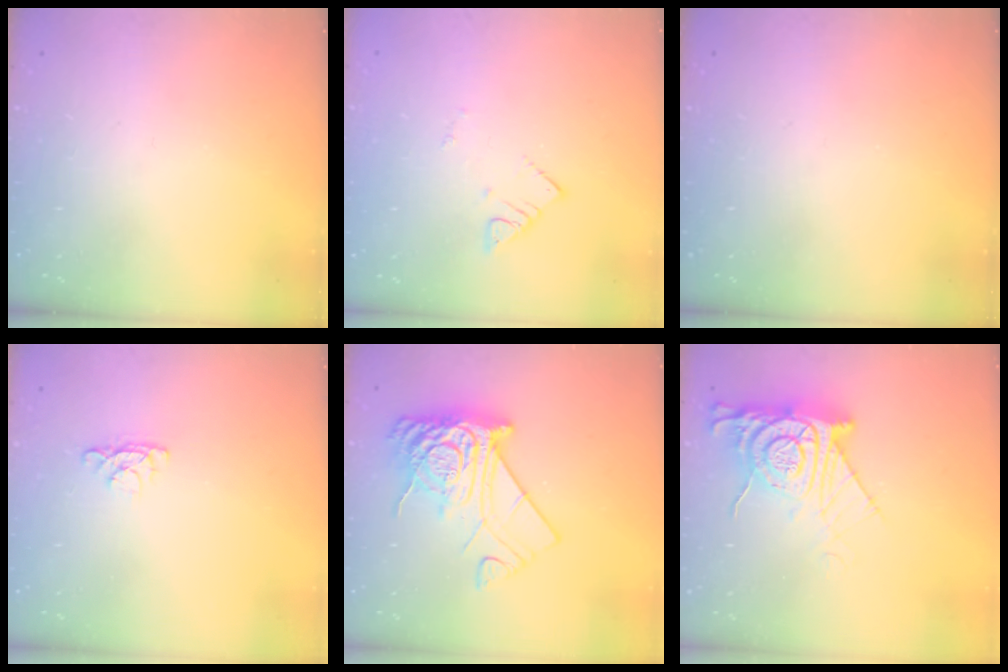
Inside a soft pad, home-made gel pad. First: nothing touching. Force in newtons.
{"total": 2.6, "press": 2.6, "slide": 0.1}
{"total": 0.0}
{"total": 4.0, "press": 4.0, "slide": 0.5}
{"total": 15.6, "press": 15.5, "slide": 1.9}
{"total": 14.5, "press": 14.4, "slide": 1.2}